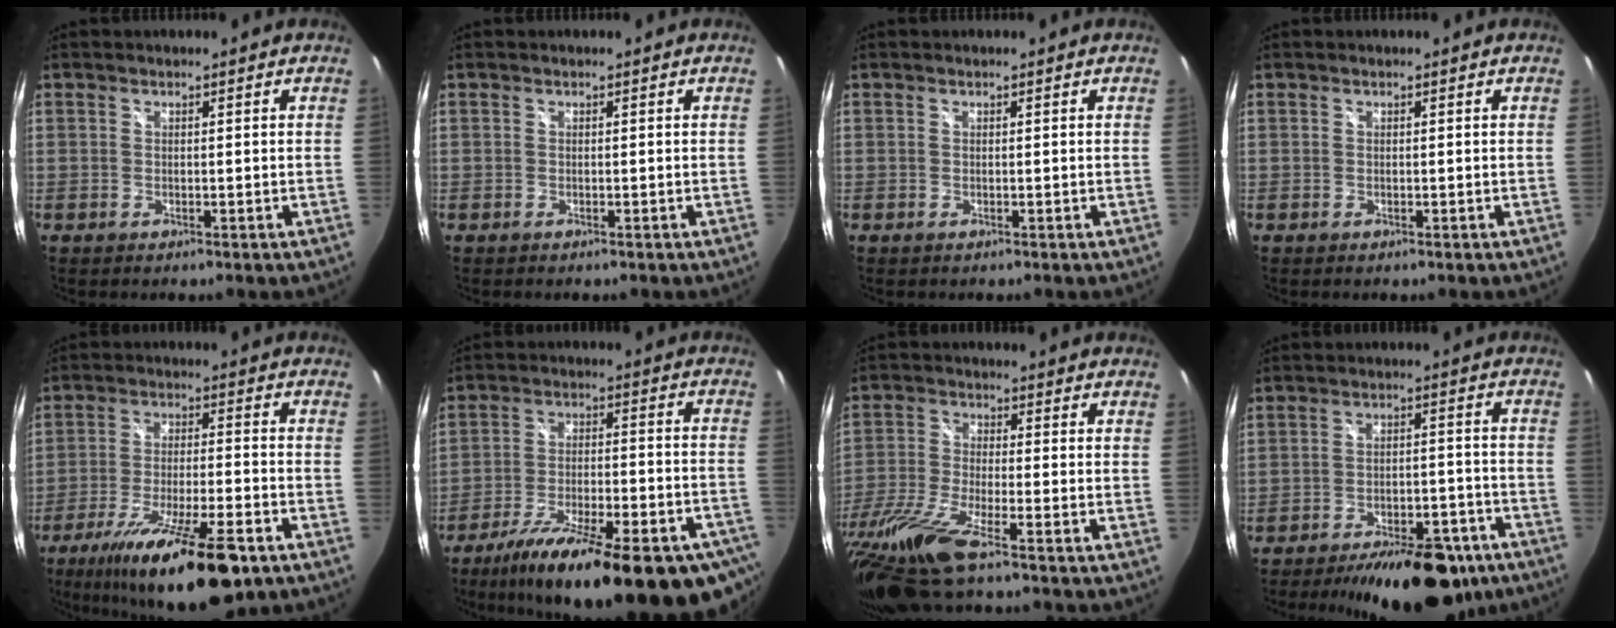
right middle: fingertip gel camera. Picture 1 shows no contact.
{"total": 0.0}
{"total": 0.0}
{"total": 0.0}
{"total": 19.6, "force": [-12.9, 4.2, 14.2], "torque": [-0.259, -0.040, -0.208]}
{"total": 28.7, "force": [-20.3, 6.6, 19.1], "torque": [-0.311, -0.059, -0.286]}
{"total": 14.1, "force": [-10.5, 1.1, 9.4], "torque": [-0.212, -0.045, -0.202]}
{"total": 19.5, "force": [-14.7, 7.3, 10.5], "torque": [-0.167, -0.006, -0.192]}